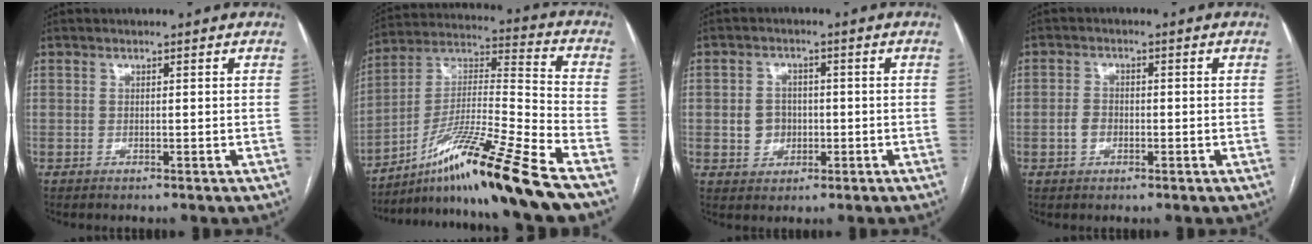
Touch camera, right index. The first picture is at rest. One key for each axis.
{"total": 17.7, "fx": -12.3, "fy": -2.0, "fz": 12.6, "tx": -0.250, "ty": -0.011, "tz": -0.217}
{"total": 4.1, "fx": -0.5, "fy": 3.7, "fz": 1.7, "tx": -0.027, "ty": 0.008, "tz": -0.002}
{"total": 2.5, "fx": -0.8, "fy": 1.8, "fz": 1.6, "tx": -0.033, "ty": 0.007, "tz": -0.013}